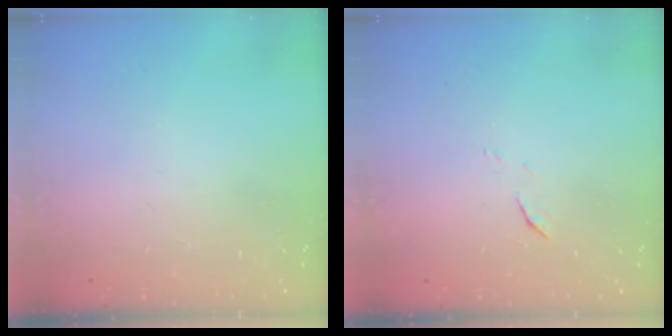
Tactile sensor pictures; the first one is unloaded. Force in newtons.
{"total": 4.1, "press": 4.1, "slide": 0.3}